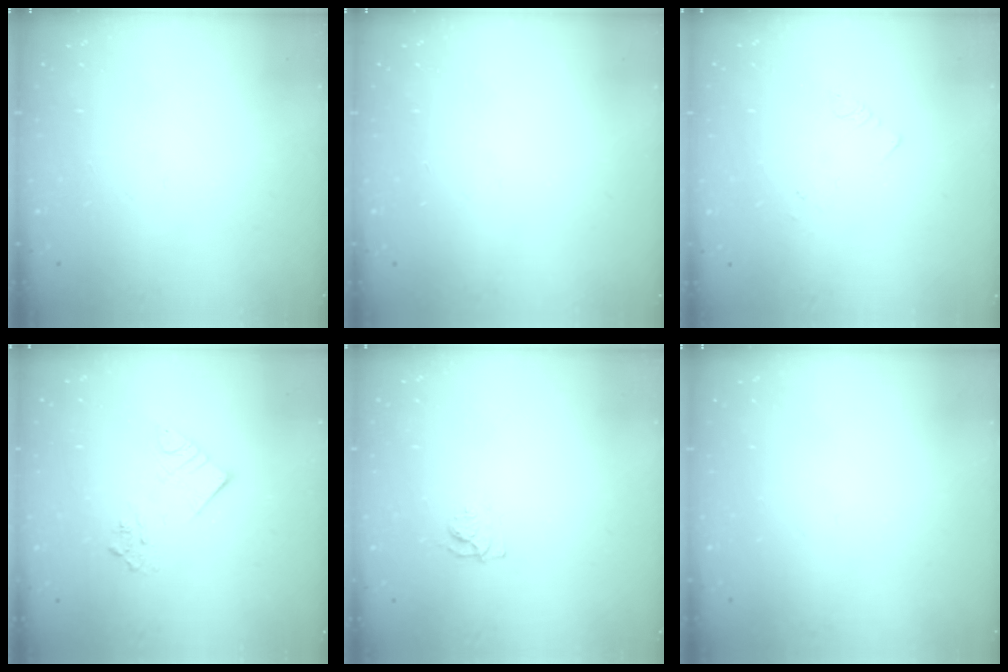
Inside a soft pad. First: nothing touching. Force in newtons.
{"total": 0.0}
{"total": 1.3, "press": 1.2, "slide": 0.1}
{"total": 7.6, "press": 7.5, "slide": 0.8}
{"total": 6.2, "press": 6.1, "slide": 0.7}
{"total": 0.0}